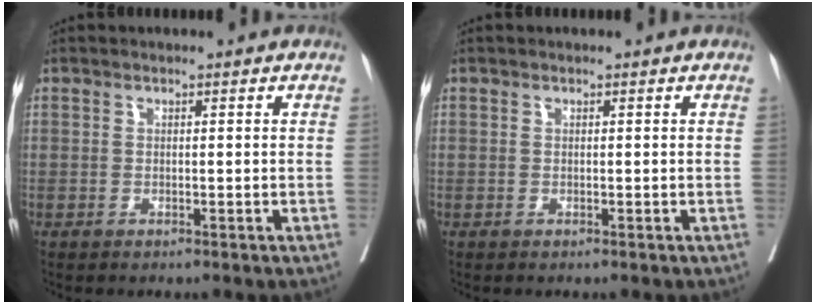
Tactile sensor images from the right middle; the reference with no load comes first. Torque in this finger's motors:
{"motor_torque": [-0.07, -0.02, 0.00, 0.00]}